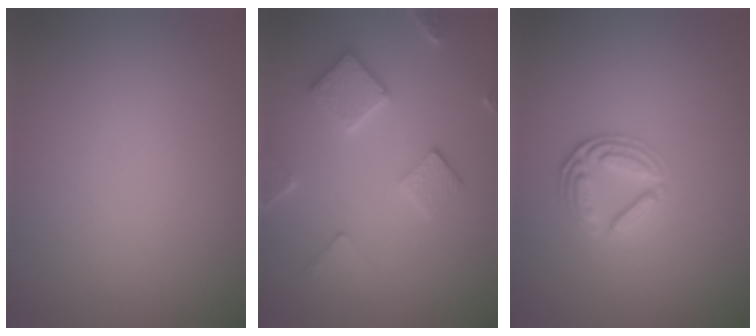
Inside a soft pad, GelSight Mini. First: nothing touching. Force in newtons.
{"total": 3.7, "press": 3.6, "slide": 0.8}
{"total": 2.9, "press": 2.5, "slide": 1.5}